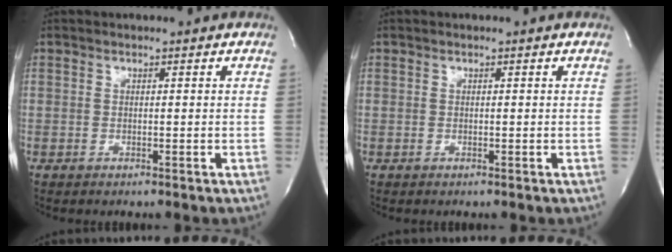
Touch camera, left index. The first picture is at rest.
{"total": 0.0}